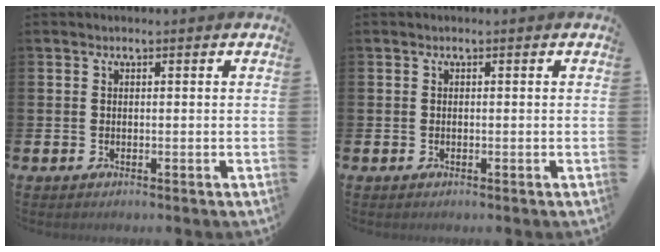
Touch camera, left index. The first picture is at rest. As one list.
[{"total": 0.0}]